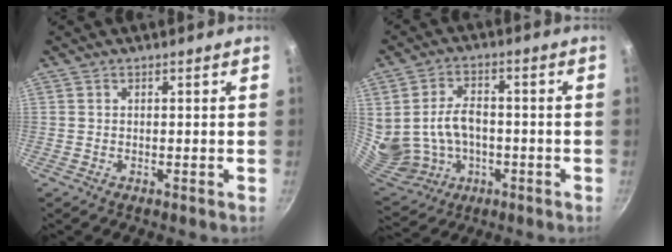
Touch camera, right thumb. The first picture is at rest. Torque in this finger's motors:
{"motor_torque": [-0.45, 0.55, 0.74, 0.43, 0.12]}